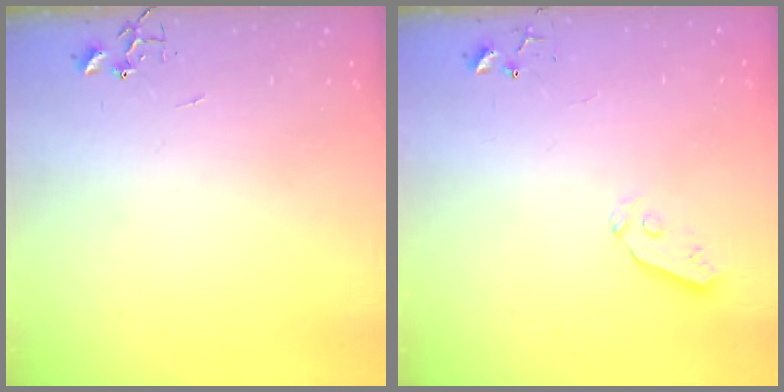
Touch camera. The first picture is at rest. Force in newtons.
{"total": 4.0, "press": 3.9, "slide": 0.8}